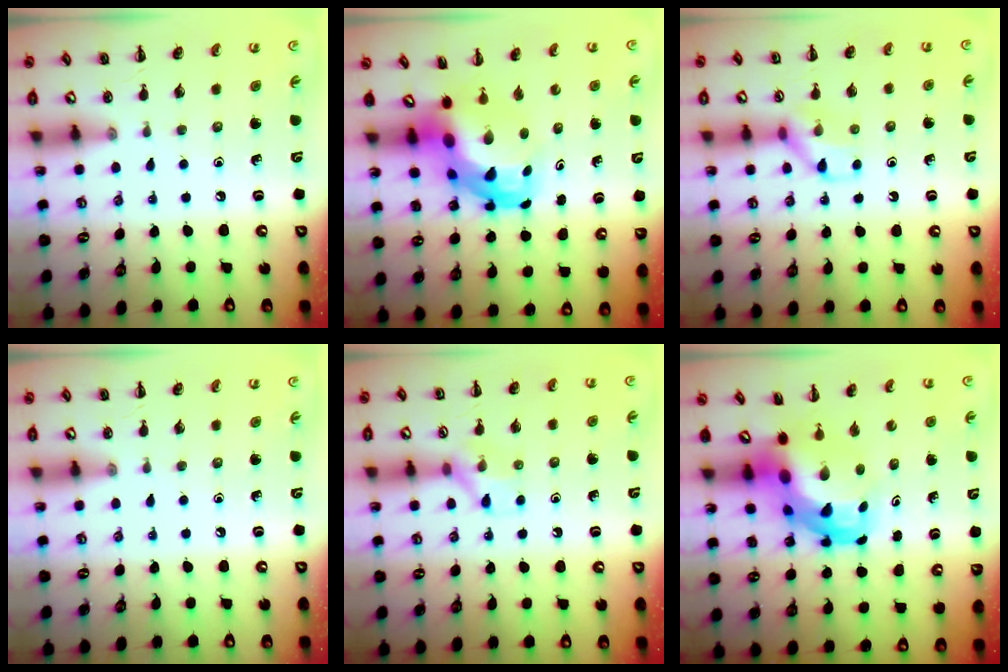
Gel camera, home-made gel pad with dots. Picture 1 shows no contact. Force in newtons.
{"total": 7.3, "press": 7.0, "slide": 2.0}
{"total": 9.8, "press": 9.8, "slide": 0.8}
{"total": 0.0}
{"total": 8.1, "press": 8.1, "slide": 0.4}
{"total": 7.3, "press": 7.0, "slide": 2.0}